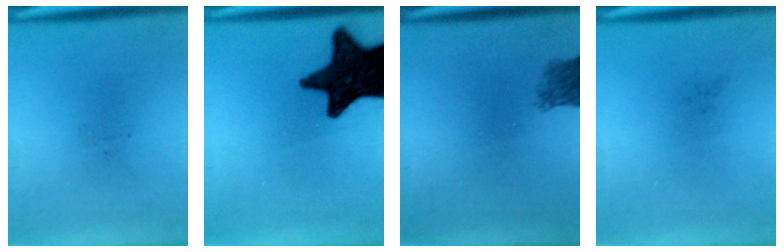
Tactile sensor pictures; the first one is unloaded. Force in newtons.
{"total": 17.2}
{"total": 2.9}
{"total": 0.0}